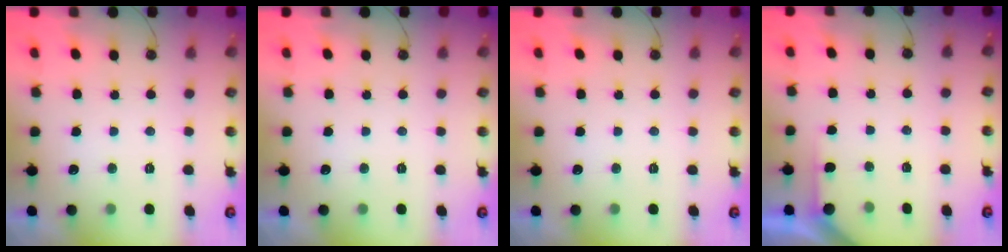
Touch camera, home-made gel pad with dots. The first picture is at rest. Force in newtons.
{"total": 0.0}
{"total": 0.0}
{"total": 2.9, "press": 2.9, "slide": 0.2}